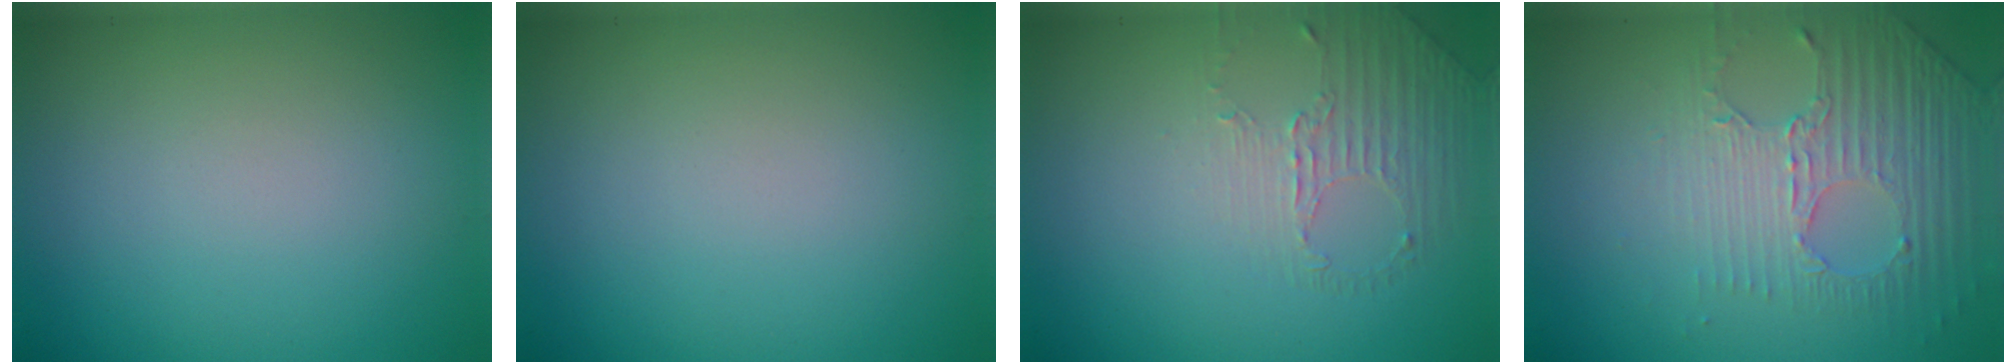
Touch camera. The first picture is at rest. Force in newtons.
{"total": 0.0}
{"total": 1.4, "press": 0.8, "slide": 1.1}
{"total": 4.6, "press": 3.0, "slide": 3.4}